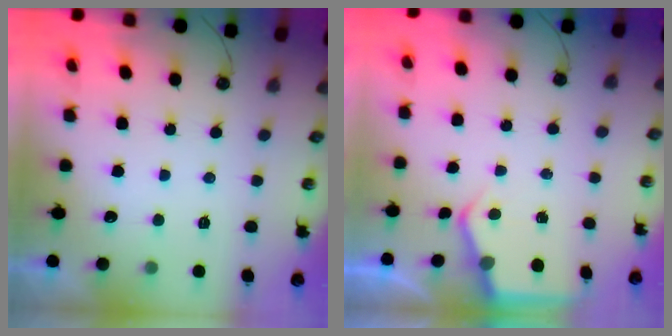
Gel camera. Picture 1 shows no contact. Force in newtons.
{"total": 4.7, "press": 4.6, "slide": 0.3}